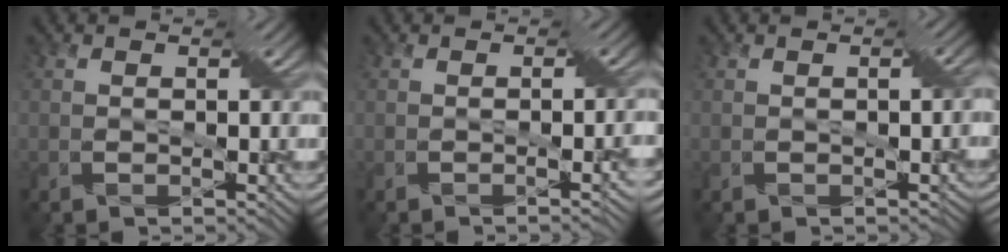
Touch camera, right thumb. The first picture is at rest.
{"total": 1.5, "force": [-0.8, -0.1, 1.2], "torque": [-0.010, -0.001, -0.009]}
{"total": 1.1, "force": [-0.2, 0.8, 0.8], "torque": [-0.005, -0.006, -0.003]}